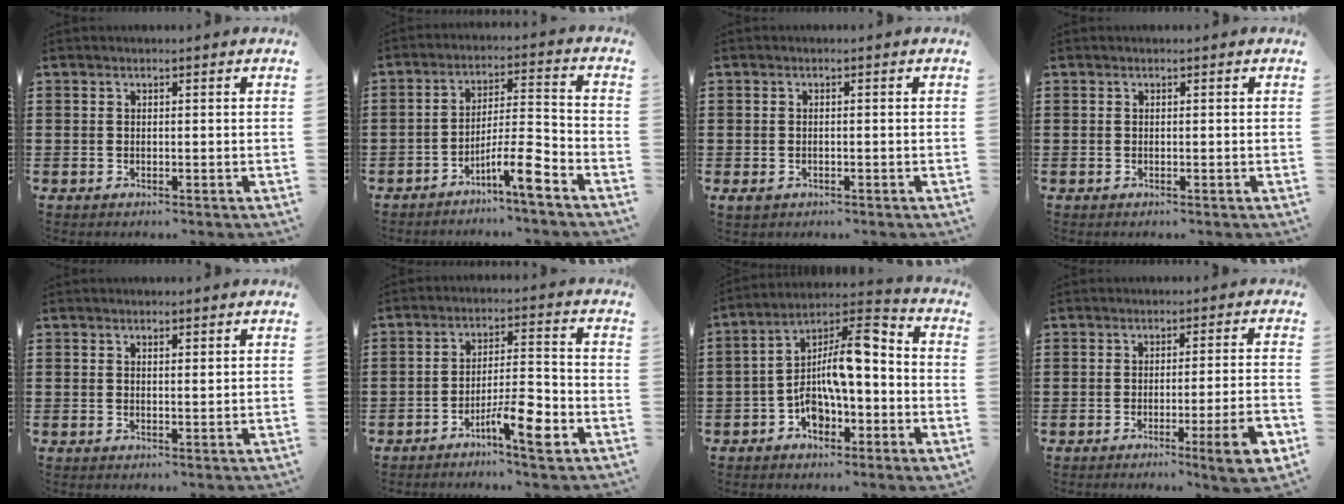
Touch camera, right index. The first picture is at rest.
{"total": 7.9, "force": [-5.3, 0.8, 5.7], "torque": [-0.090, 0.006, -0.096]}
{"total": 0.9, "force": [-0.4, 0.4, 0.7], "torque": [-0.016, 0.000, -0.008]}
{"total": 0.0}
{"total": 0.8, "force": [0.6, 0.1, 0.5], "torque": [-0.011, 0.000, 0.012]}
{"total": 7.5, "force": [-4.3, 1.5, 5.9], "torque": [-0.104, 0.004, -0.076]}
{"total": 10.7, "force": [-2.1, 4.6, 9.5], "torque": [-0.161, -0.006, -0.047]}
{"total": 6.7, "force": [-2.9, 0.0, 6.1], "torque": [-0.096, -0.009, -0.047]}